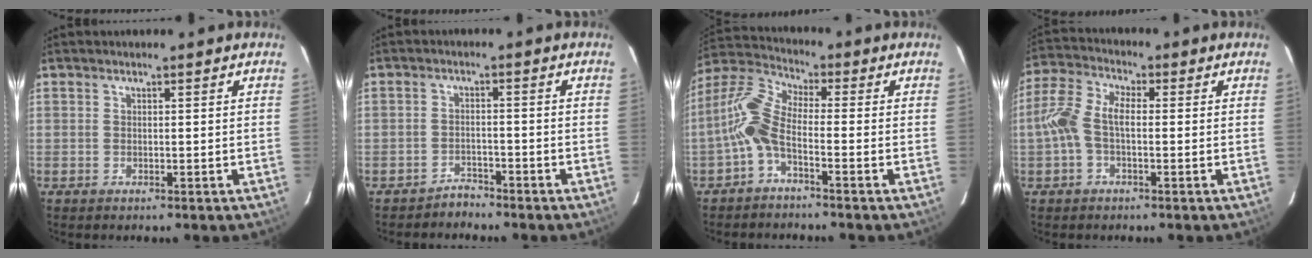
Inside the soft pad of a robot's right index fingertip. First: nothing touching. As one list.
[{"total": 2.7, "force": [-2.5, 1.1, -0.2], "torque": [0.004, 0.007, -0.043]}, {"total": 7.4, "force": [-2.6, 2.6, 6.4], "torque": [-0.155, 0.018, -0.059]}, {"total": 7.6, "force": [-0.8, 3.7, 6.6], "torque": [-0.150, 0.023, -0.021]}]